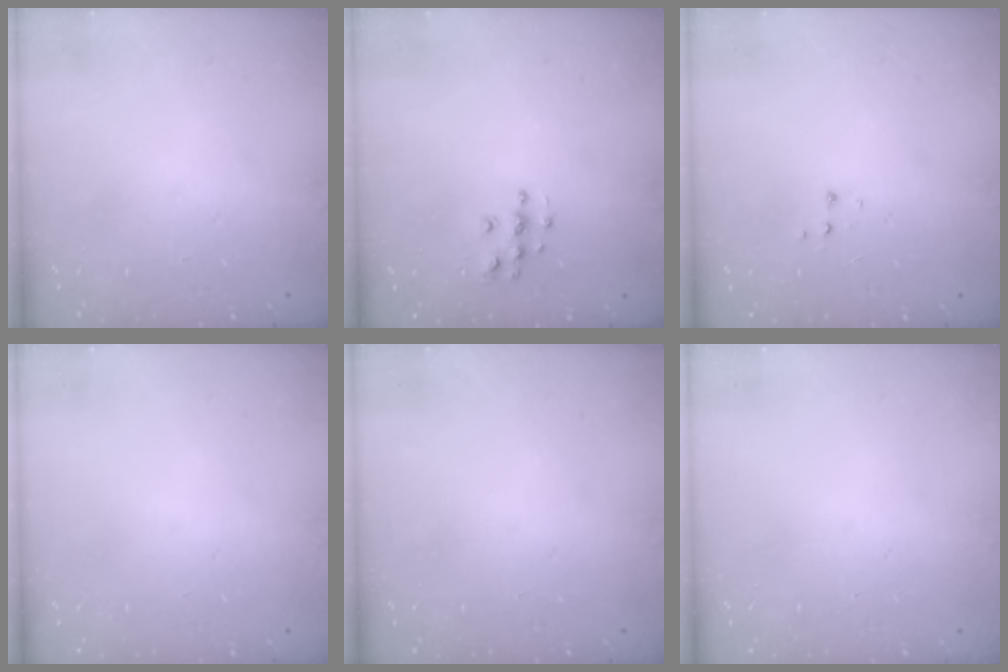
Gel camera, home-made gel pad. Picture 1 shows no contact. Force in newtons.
{"total": 4.8, "press": 4.8, "slide": 0.3}
{"total": 3.4, "press": 3.3, "slide": 0.6}
{"total": 0.0}
{"total": 0.0}
{"total": 0.0}